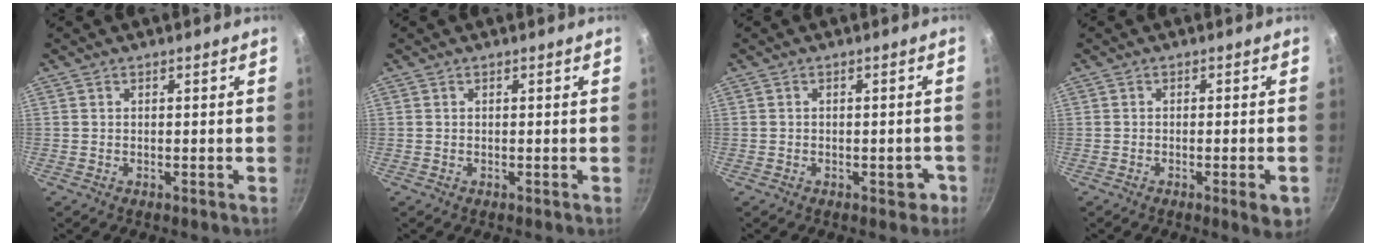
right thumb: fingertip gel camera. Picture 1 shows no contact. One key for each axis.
{"total": 0.0}
{"total": 2.8, "fx": -1.3, "fy": 1.7, "fz": 1.8, "tx": 0.000, "ty": 0.022, "tz": -0.009}
{"total": 4.2, "fx": -1.7, "fy": 0.8, "fz": 3.8, "tx": -0.050, "ty": 0.002, "tz": -0.021}